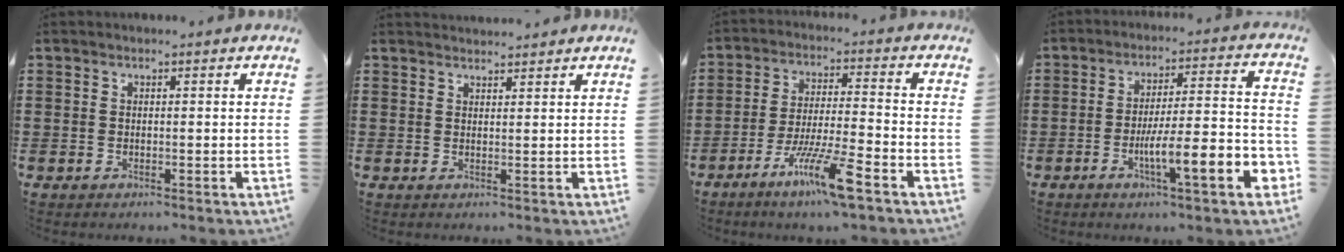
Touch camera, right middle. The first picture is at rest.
{"total": 1.7, "force": [1.6, 0.2, 0.0], "torque": [0.004, 0.000, 0.030]}
{"total": 9.9, "force": [-6.2, 0.7, 7.6], "torque": [-0.145, -0.007, -0.115]}
{"total": 9.7, "force": [-4.5, 1.0, 8.5], "torque": [-0.137, -0.013, -0.081]}